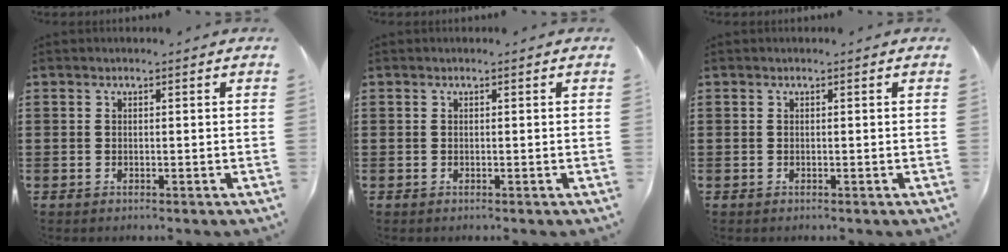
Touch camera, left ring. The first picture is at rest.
{"total": 0.0}
{"total": 0.0}